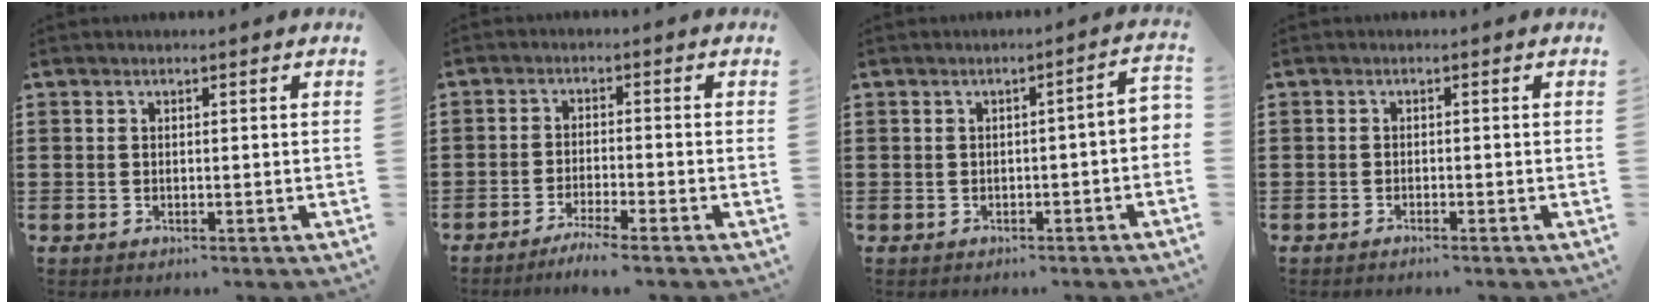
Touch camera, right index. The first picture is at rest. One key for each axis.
{"total": 3.2, "fx": -2.8, "fy": -0.6, "fz": 1.4, "tx": -0.030, "ty": -0.007, "tz": -0.056}
{"total": 1.8, "fx": -1.0, "fy": 0.3, "fz": 1.4, "tx": -0.026, "ty": 0.002, "tz": -0.021}
{"total": 0.9, "fx": -0.8, "fy": -0.1, "fz": 0.3, "tx": -0.007, "ty": -0.004, "tz": -0.016}